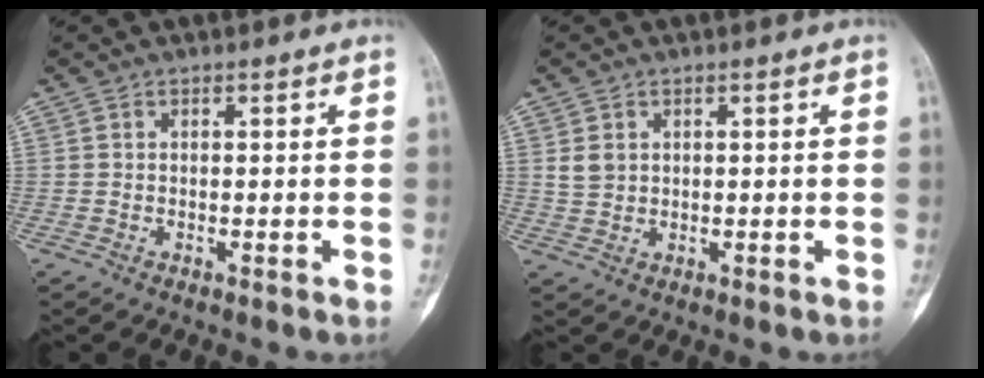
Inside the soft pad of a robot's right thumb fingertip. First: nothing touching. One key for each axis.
{"total": 2.6, "fx": 0.9, "fy": 2.1, "fz": 1.3, "tx": -0.021, "ty": -0.002, "tz": 0.025}